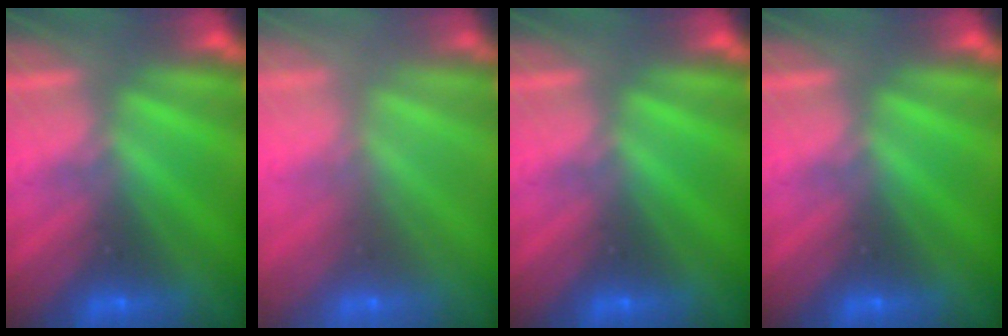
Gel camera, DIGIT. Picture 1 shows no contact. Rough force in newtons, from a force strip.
{"total": 6.7}
{"total": 0.0}
{"total": 0.0}